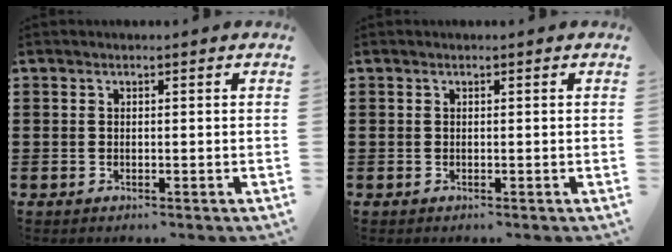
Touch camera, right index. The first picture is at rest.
{"total": 0.0}